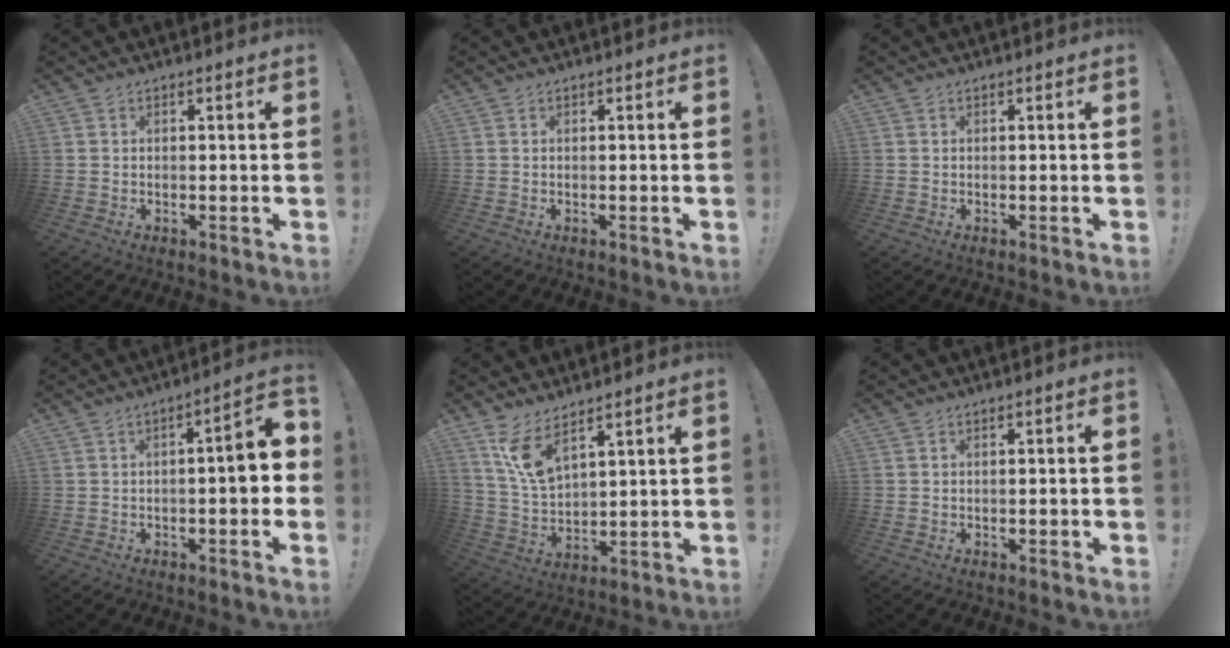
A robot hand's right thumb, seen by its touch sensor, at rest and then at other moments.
{"total": 0.0}
{"total": 0.0}
{"total": 7.2, "force": [-0.8, 1.4, 7.0], "torque": [-0.097, 0.001, -0.017]}
{"total": 9.6, "force": [6.8, 3.5, 5.7], "torque": [-0.113, -0.034, 0.130]}
{"total": 1.0, "force": [-0.6, 0.1, 0.8], "torque": [-0.013, 0.001, -0.009]}